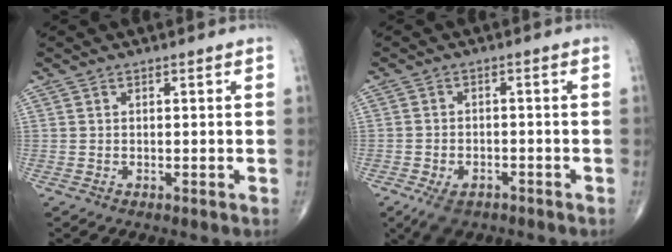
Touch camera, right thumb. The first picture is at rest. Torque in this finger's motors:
{"motor_torque": [-0.27, 0.60, 0.27, 0.14, 0.01]}